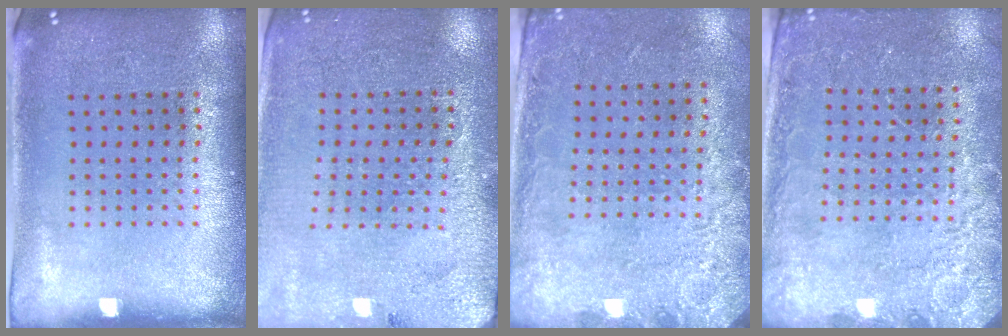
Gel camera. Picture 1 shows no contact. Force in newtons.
{"total": 2.7, "press": 2.7, "slide": 0.3}
{"total": 2.7, "press": 1.9, "slide": 1.9}
{"total": 2.6, "press": 2.5, "slide": 0.5}